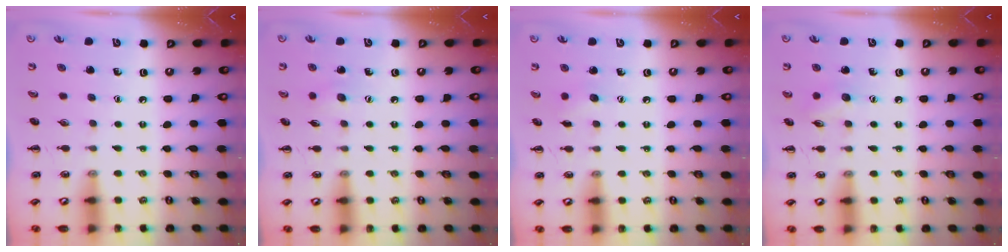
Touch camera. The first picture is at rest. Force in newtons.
{"total": 4.6, "press": 4.5, "slide": 1.2}
{"total": 4.9, "press": 4.7, "slide": 1.2}
{"total": 6.6, "press": 6.5, "slide": 1.2}